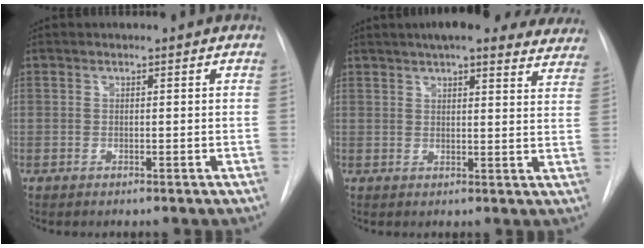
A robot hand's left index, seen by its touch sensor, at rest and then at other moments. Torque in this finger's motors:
{"motor_torque": [0.74, -0.45, 0.52, 0.16]}